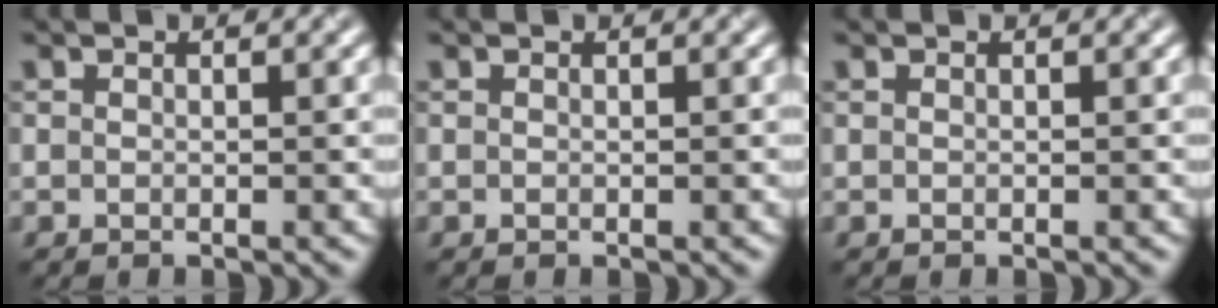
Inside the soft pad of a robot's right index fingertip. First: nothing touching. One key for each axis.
{"total": 0.0}
{"total": 0.0}